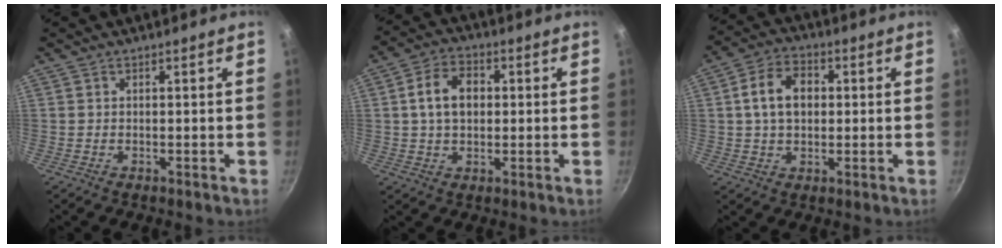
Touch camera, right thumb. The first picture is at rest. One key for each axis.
{"total": 8.8, "fx": 1.1, "fy": 6.2, "fz": 6.1, "tx": -0.089, "ty": 0.016, "tz": 0.013}
{"total": 9.5, "fx": 1.2, "fy": 6.7, "fz": 6.6, "tx": -0.096, "ty": 0.018, "tz": 0.014}